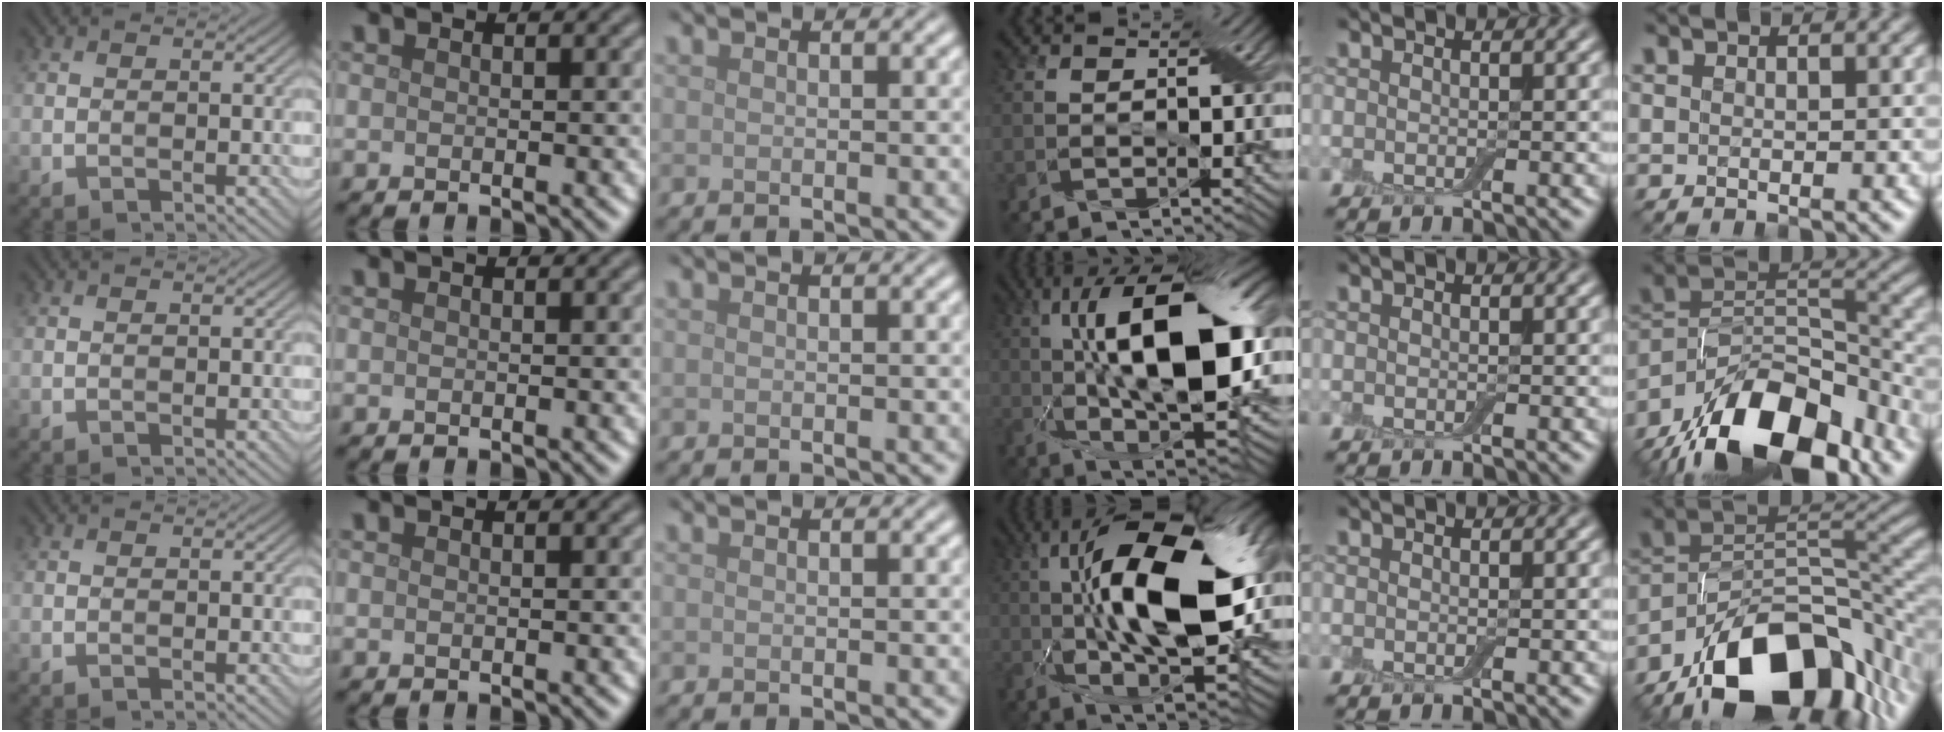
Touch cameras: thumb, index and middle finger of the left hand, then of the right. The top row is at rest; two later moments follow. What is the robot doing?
{"motion": "close", "object": "airpods case & airpods"}